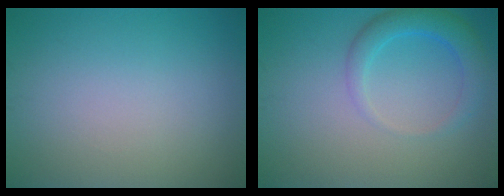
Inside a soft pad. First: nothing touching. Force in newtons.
{"total": 3.3, "press": 3.3, "slide": 0.2}